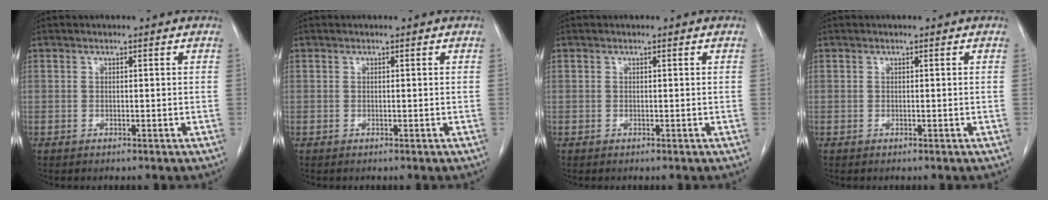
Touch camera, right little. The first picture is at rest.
{"total": 0.0}
{"total": 0.0}
{"total": 0.0}